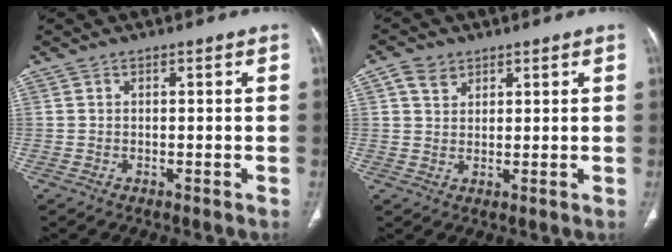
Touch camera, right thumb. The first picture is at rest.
{"total": 3.8, "force": [2.1, 2.7, 1.6], "torque": [-0.021, -0.006, 0.042]}